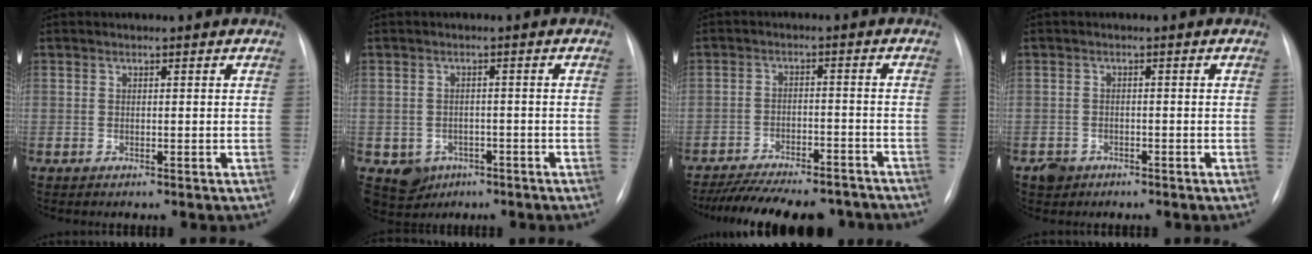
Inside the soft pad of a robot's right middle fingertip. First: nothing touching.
{"total": 4.8, "force": [-2.3, 4.2, 1.0], "torque": [-0.016, 0.008, -0.026]}
{"total": 17.7, "force": [-15.7, 4.7, 6.7], "torque": [-0.128, -0.003, -0.217]}
{"total": 2.3, "force": [-1.5, 1.8, 0.2], "torque": [-0.009, 0.006, -0.022]}